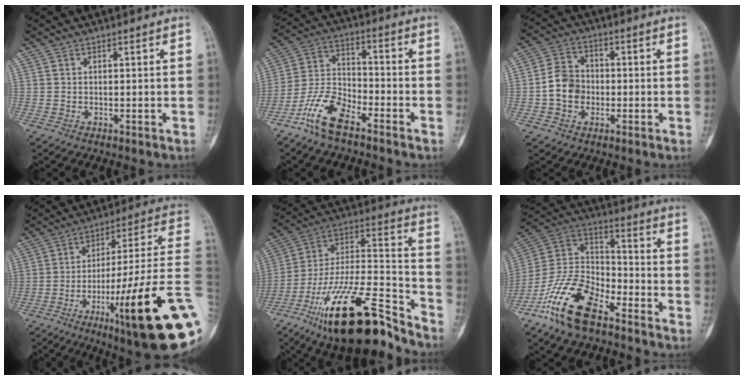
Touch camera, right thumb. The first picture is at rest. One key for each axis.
{"total": 10.7, "fx": -7.2, "fy": 4.3, "fz": 6.6, "tx": -0.143, "ty": 0.045, "tz": -0.148}
{"total": 7.6, "fx": -1.2, "fy": 6.3, "fz": 4.0, "tx": -0.057, "ty": 0.023, "tz": -0.032}
{"total": 26.4, "fx": -8.4, "fy": 2.7, "fz": 24.9, "tx": -0.320, "ty": 0.034, "tz": -0.123}
{"total": 26.4, "fx": -18.2, "fy": 7.4, "fz": 17.7, "tx": -0.293, "ty": 0.084, "tz": -0.313}
{"total": 17.2, "fx": -11.1, "fy": 7.7, "fz": 10.6, "tx": -0.203, "ty": 0.067, "tz": -0.216}